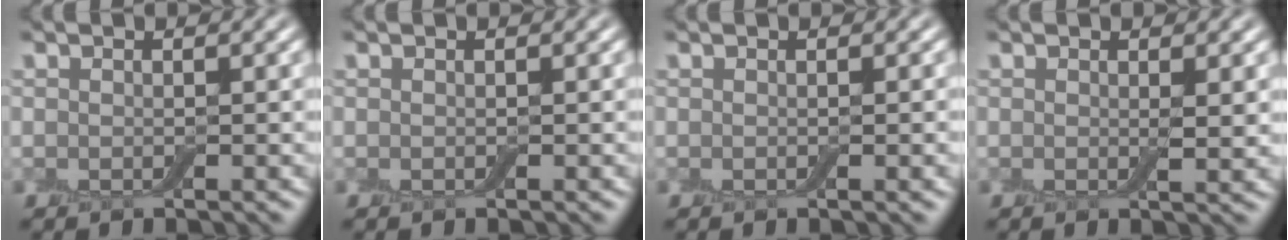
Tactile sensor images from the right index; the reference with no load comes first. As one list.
[{"total": 0.0}, {"total": 0.9, "force": [-0.1, 0.1, 0.9], "torque": [-0.011, -0.001, -0.001]}, {"total": 1.3, "force": [0.3, 0.2, 1.3], "torque": [-0.018, -0.005, 0.003]}]